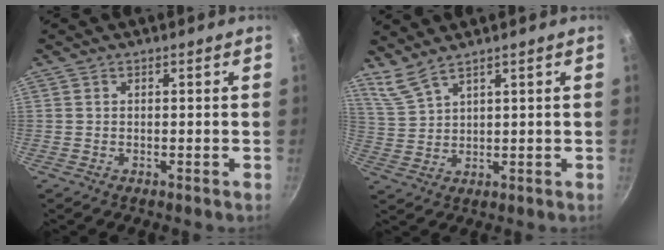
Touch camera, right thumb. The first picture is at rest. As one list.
[{"total": 4.6, "force": [4.0, 0.7, 2.1], "torque": [-0.050, -0.022, 0.095]}]